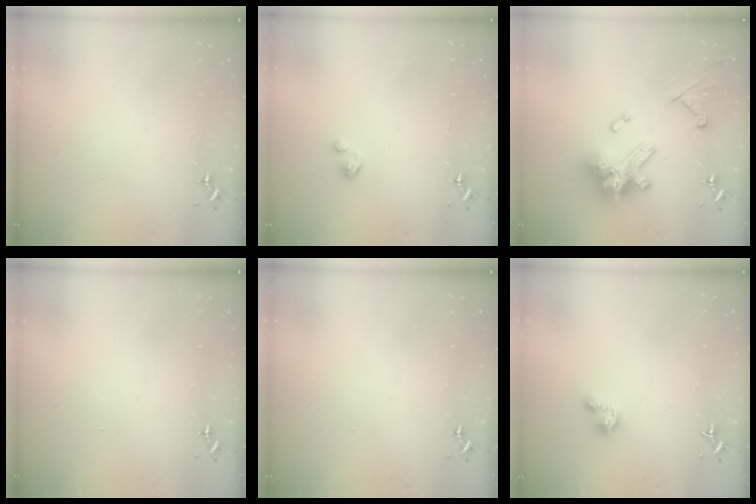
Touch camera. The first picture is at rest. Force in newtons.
{"total": 2.7, "press": 2.7, "slide": 0.3}
{"total": 19.3, "press": 19.2, "slide": 2.0}
{"total": 0.0}
{"total": 0.0}
{"total": 3.6, "press": 3.5, "slide": 0.4}